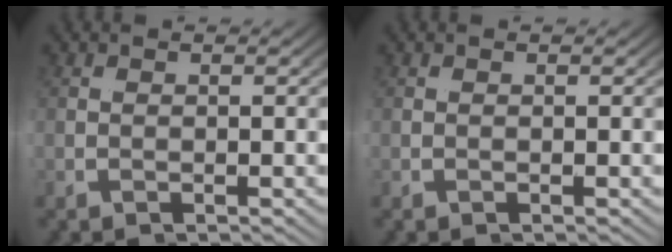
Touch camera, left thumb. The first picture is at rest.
{"total": 0.0}